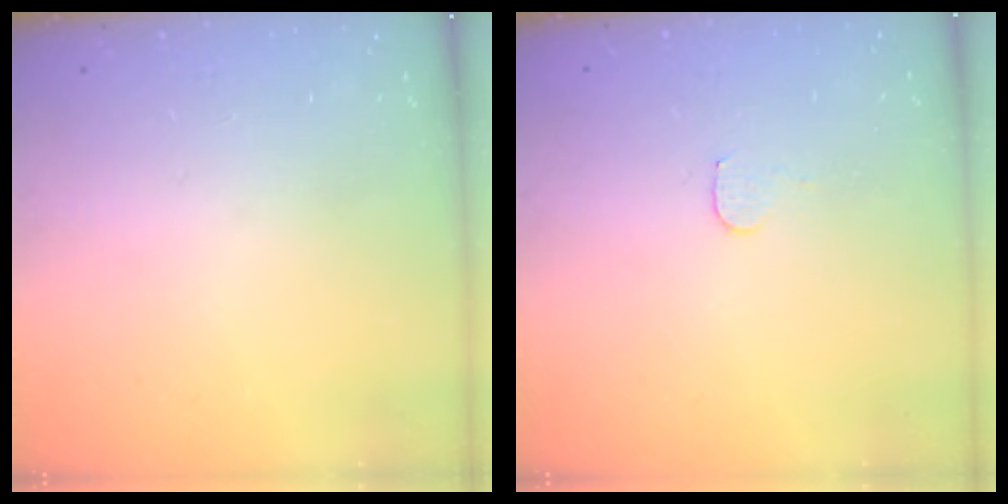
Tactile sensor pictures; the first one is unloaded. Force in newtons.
{"total": 3.5, "press": 3.5, "slide": 0.3}